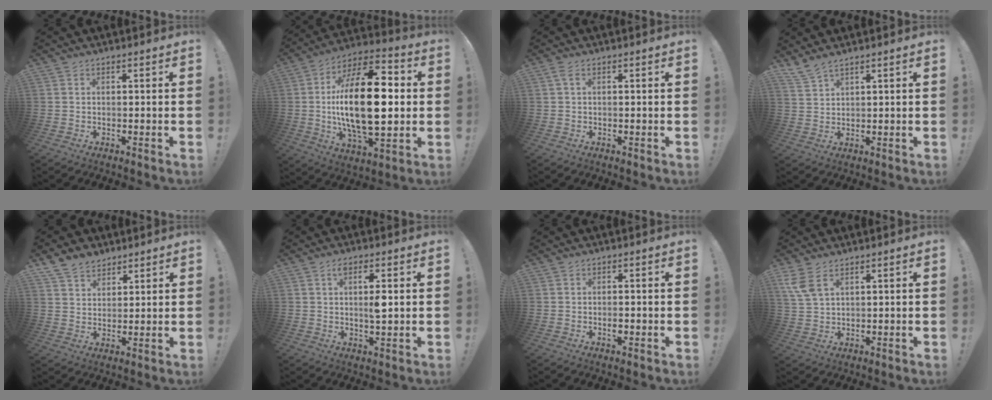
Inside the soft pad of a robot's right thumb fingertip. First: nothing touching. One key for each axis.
{"total": 26.8, "fx": 0.0, "fy": 12.4, "fz": 23.7, "tx": -0.426, "ty": -0.006, "tz": -0.010}
{"total": 1.4, "fx": 0.4, "fy": 0.4, "fz": 1.3, "tx": -0.036, "ty": 0.005, "tz": 0.009}
{"total": 3.9, "fx": 3.4, "fy": 0.4, "fz": 1.9, "tx": -0.051, "ty": -0.017, "tz": 0.065}
{"total": 7.4, "fx": 5.7, "fy": 4.3, "fz": 1.7, "tx": -0.039, "ty": -0.032, "tz": 0.114}
{"total": 5.2, "fx": 1.4, "fy": 1.3, "fz": 4.8, "tx": -0.073, "ty": -0.007, "tz": 0.016}
{"total": 1.3, "fx": -0.7, "fy": 0.8, "fz": 0.8, "tx": -0.011, "ty": 0.001, "tz": -0.011}
{"total": 6.2, "fx": 3.7, "fy": 2.8, "fz": 4.1, "tx": -0.091, "ty": -0.014, "tz": 0.072}